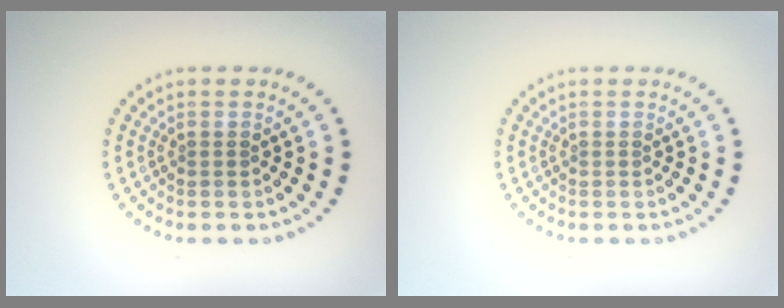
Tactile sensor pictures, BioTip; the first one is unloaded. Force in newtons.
{"total": 0.0}